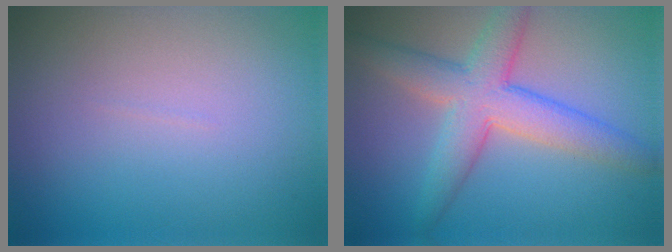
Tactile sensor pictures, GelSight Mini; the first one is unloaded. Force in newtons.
{"total": 6.0, "press": 6.0, "slide": 0.1}